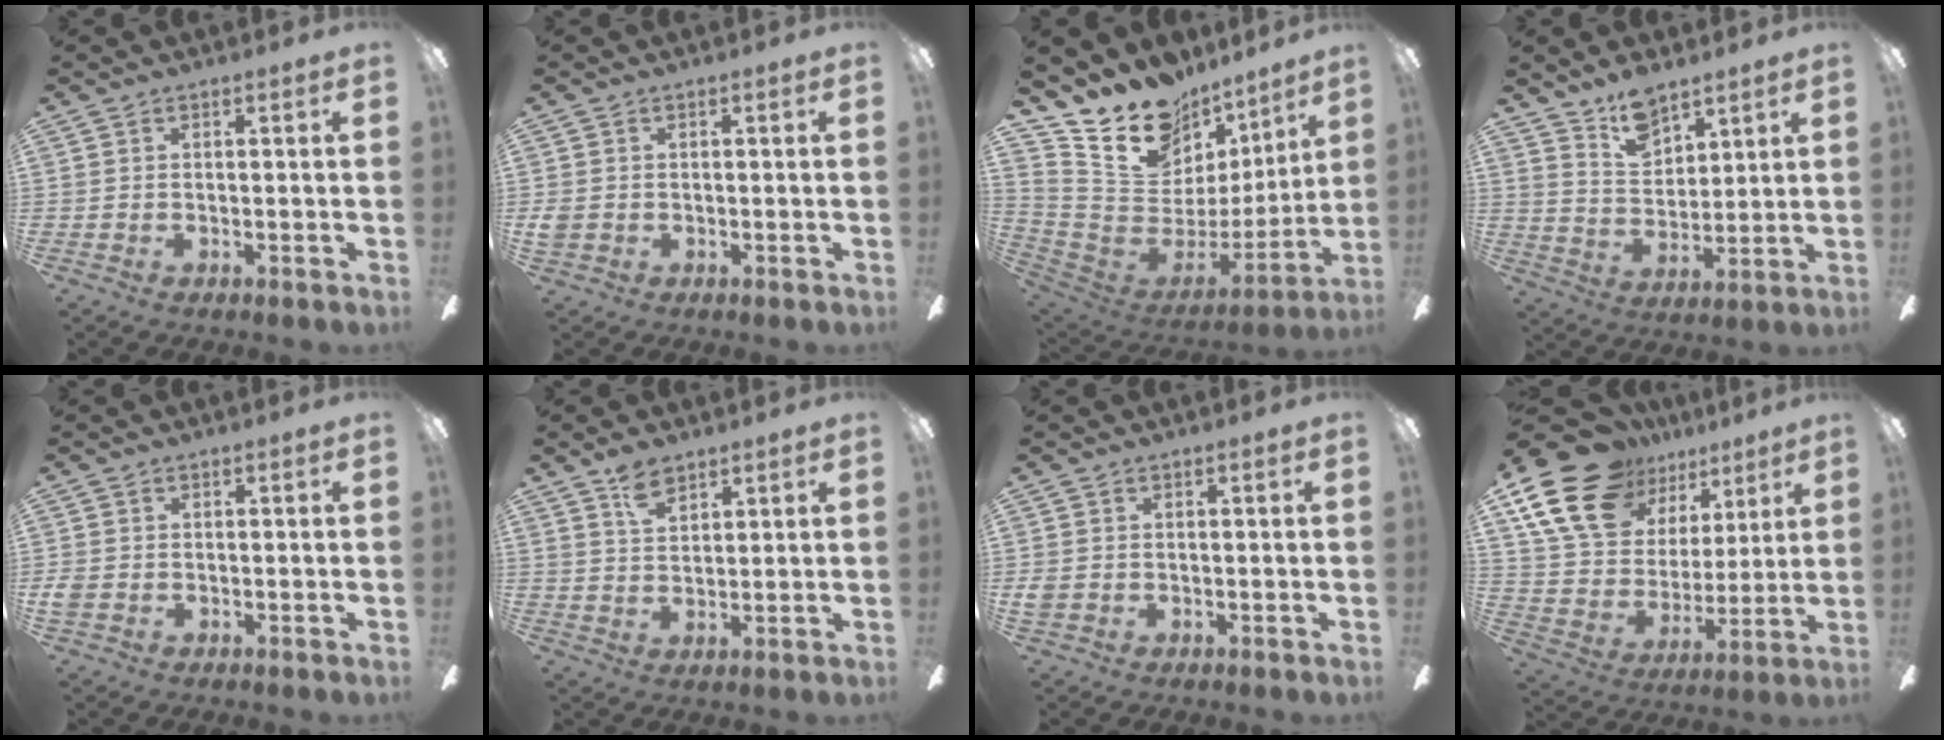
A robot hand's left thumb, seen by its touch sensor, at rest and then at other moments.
{"total": 2.3, "force": [0.0, 2.1, 0.9], "torque": [-0.016, 0.004, 0.001]}
{"total": 17.7, "force": [13.8, 9.9, 4.9], "torque": [-0.105, -0.111, 0.258]}
{"total": 9.2, "force": [7.4, 4.6, 2.8], "torque": [-0.049, -0.040, 0.139]}
{"total": 2.2, "force": [-0.3, 1.9, 1.1], "torque": [-0.017, 0.007, -0.004]}
{"total": 5.8, "force": [4.0, 3.1, 2.7], "torque": [-0.049, -0.011, 0.074]}
{"total": 1.9, "force": [0.0, 1.7, 0.8], "torque": [-0.015, 0.004, 0.000]}
{"total": 20.6, "force": [13.5, 12.3, 9.5], "torque": [-0.197, -0.076, 0.256]}